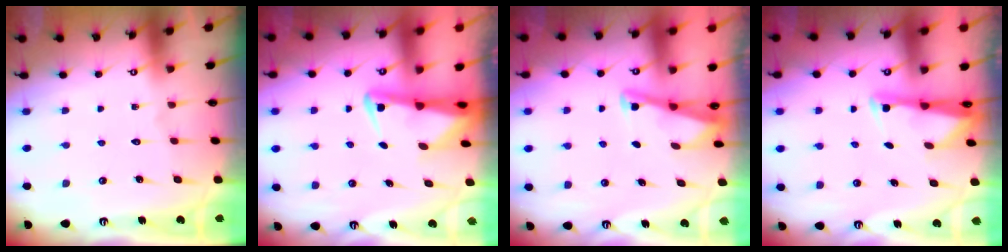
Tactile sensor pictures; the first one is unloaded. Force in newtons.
{"total": 3.0, "press": 2.9, "slide": 0.6}
{"total": 3.0, "press": 3.0, "slide": 0.3}
{"total": 2.5, "press": 2.5, "slide": 0.5}